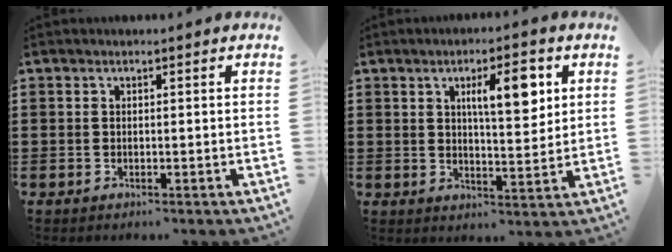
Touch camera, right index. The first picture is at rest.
{"total": 7.1, "force": [2.7, 2.2, 6.3], "torque": [-0.096, -0.004, 0.035]}